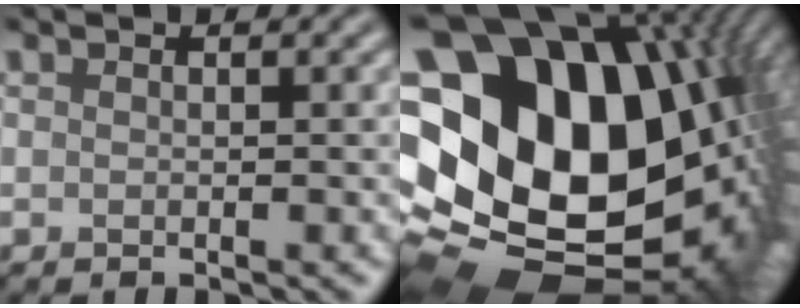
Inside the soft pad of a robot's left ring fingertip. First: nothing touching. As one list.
[{"total": 22.5, "force": [1.9, 15.8, 15.9], "torque": [-0.293, -0.012, 0.061]}]